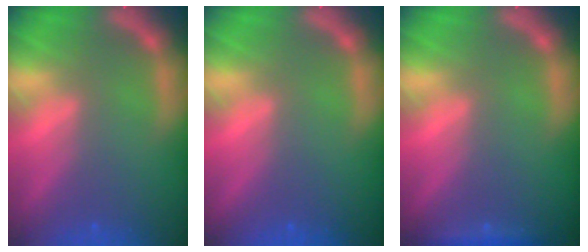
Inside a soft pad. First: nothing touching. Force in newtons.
{"total": 0.0}
{"total": 1.4}